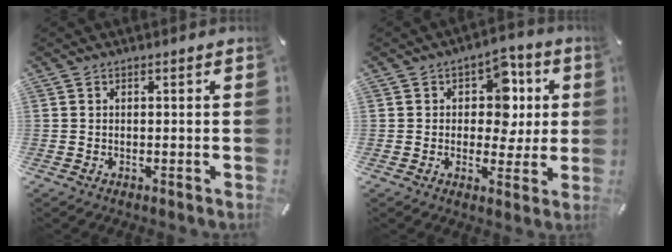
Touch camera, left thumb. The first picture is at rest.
{"total": 9.4, "force": [1.8, 7.6, 5.3], "torque": [-0.064, -0.003, 0.029]}